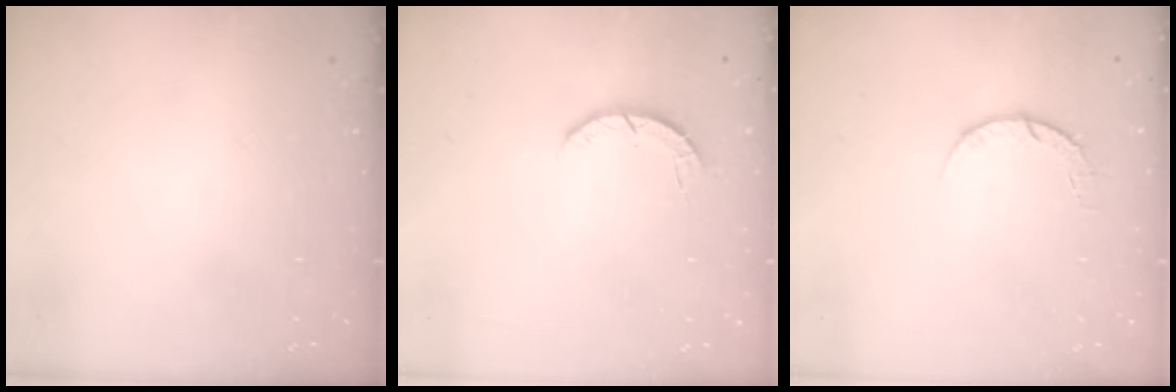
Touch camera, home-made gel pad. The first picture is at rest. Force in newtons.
{"total": 2.8, "press": 2.8, "slide": 0.4}
{"total": 4.8, "press": 4.8, "slide": 0.6}